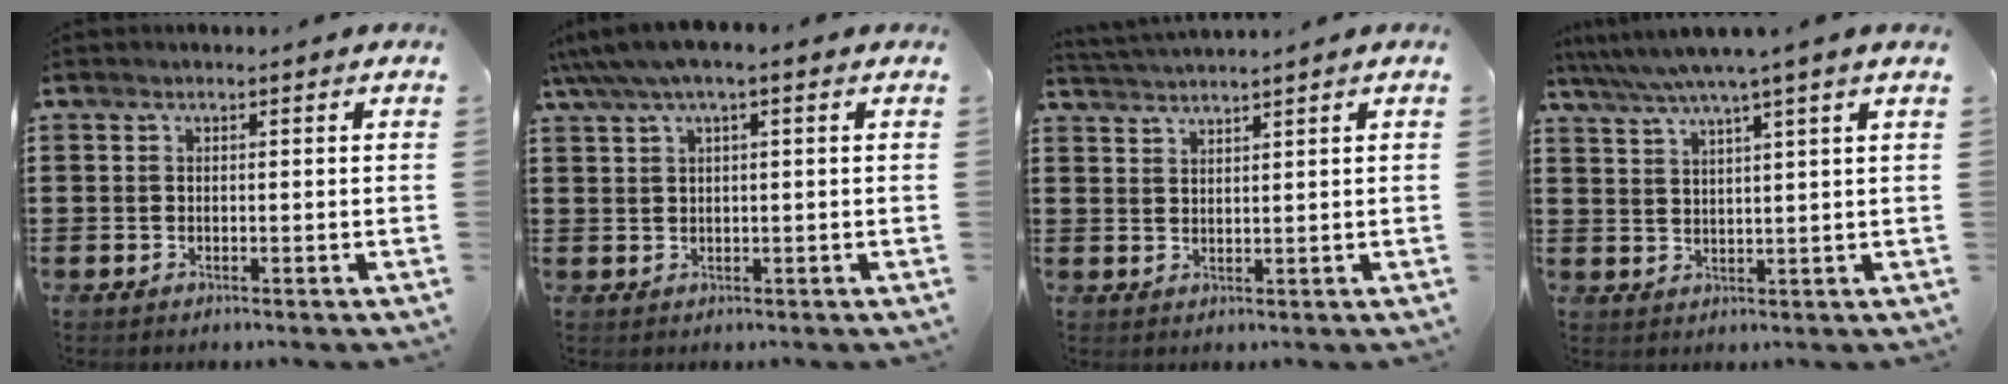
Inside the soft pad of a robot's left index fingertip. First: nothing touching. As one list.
[{"total": 3.2, "force": [1.4, 0.7, 2.8], "torque": [-0.061, 0.004, 0.023]}, {"total": 2.1, "force": [2.0, -0.5, 0.0], "torque": [-0.004, -0.003, 0.039]}, {"total": 4.5, "force": [3.5, -0.5, 2.7], "torque": [-0.063, -0.015, 0.058]}]